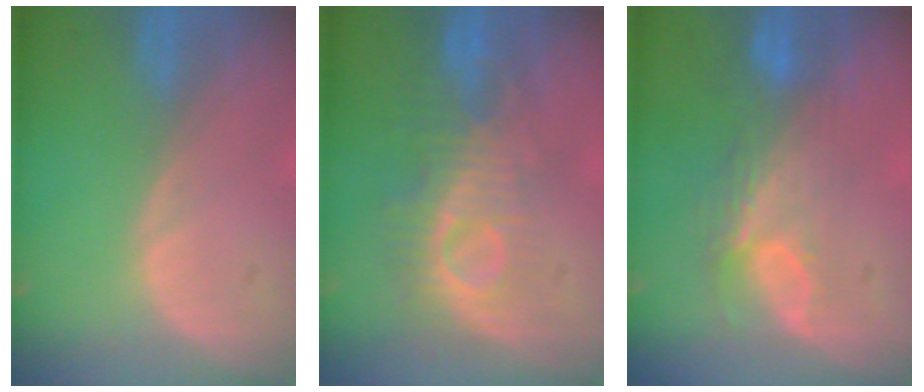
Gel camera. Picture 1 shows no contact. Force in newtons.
{"total": 9.1, "press": 8.3, "slide": 3.7}
{"total": 7.6, "press": 6.7, "slide": 3.5}